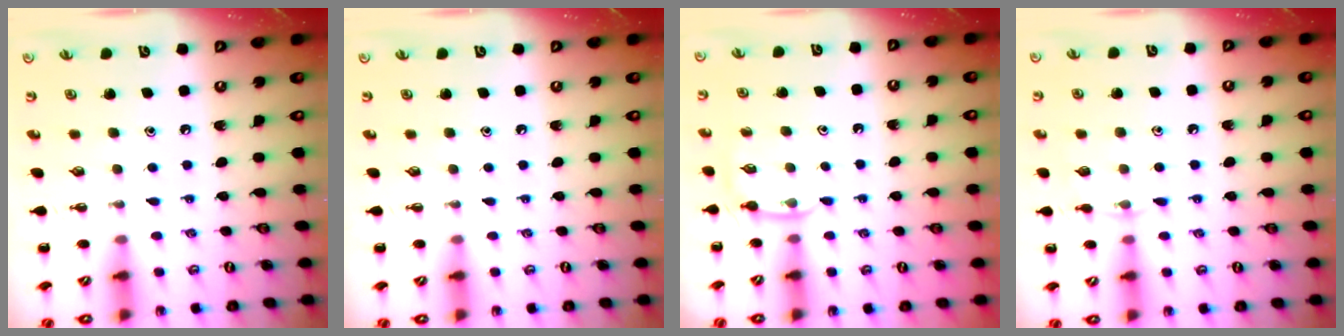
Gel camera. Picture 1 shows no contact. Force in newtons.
{"total": 0.0}
{"total": 5.2, "press": 5.0, "slide": 1.5}
{"total": 6.9, "press": 6.6, "slide": 1.8}